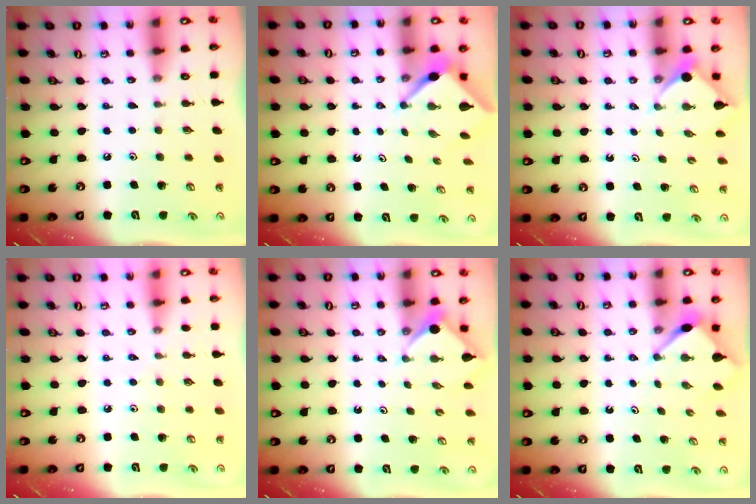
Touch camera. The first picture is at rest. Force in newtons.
{"total": 3.3, "press": 3.3, "slide": 0.2}
{"total": 3.9, "press": 3.9, "slide": 0.5}
{"total": 2.6, "press": 2.6, "slide": 0.5}
{"total": 3.9, "press": 3.9, "slide": 0.5}
{"total": 3.4, "press": 3.4, "slide": 0.3}